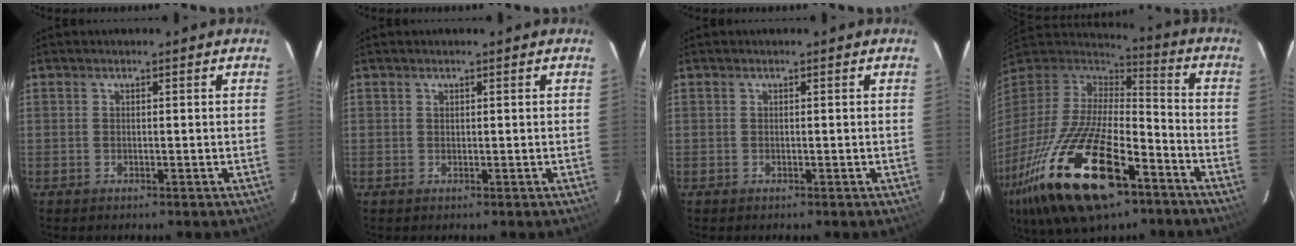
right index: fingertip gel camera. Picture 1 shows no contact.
{"total": 0.0}
{"total": 0.0}
{"total": 30.9, "force": [-17.1, 12.0, 22.8], "torque": [-0.459, -0.062, -0.291]}